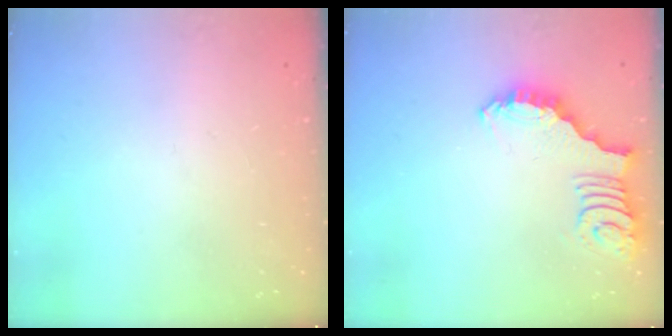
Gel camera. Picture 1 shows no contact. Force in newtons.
{"total": 2.7, "press": 2.6, "slide": 0.5}